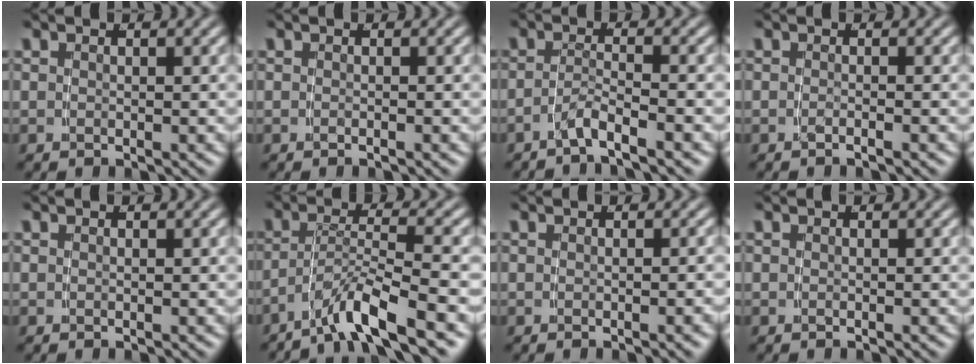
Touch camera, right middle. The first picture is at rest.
{"total": 0.5, "force": [-0.4, -0.4, 0.1], "torque": [-0.002, 0.002, -0.007]}
{"total": 3.0, "force": [-2.6, 0.1, 1.5], "torque": [-0.027, -0.009, -0.043]}
{"total": 1.1, "force": [-0.9, -0.6, 0.3], "torque": [-0.006, 0.000, -0.016]}
{"total": 0.0}
{"total": 5.4, "force": [-3.7, 0.8, 3.8], "torque": [-0.066, -0.009, -0.053]}
{"total": 0.6, "force": [-0.4, -0.3, 0.4], "torque": [-0.005, 0.005, -0.008]}
{"total": 0.0}